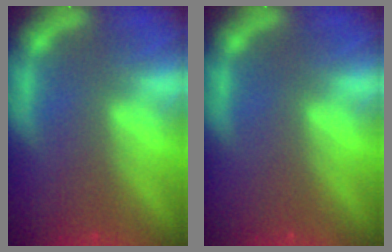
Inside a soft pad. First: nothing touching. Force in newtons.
{"total": 0.0}